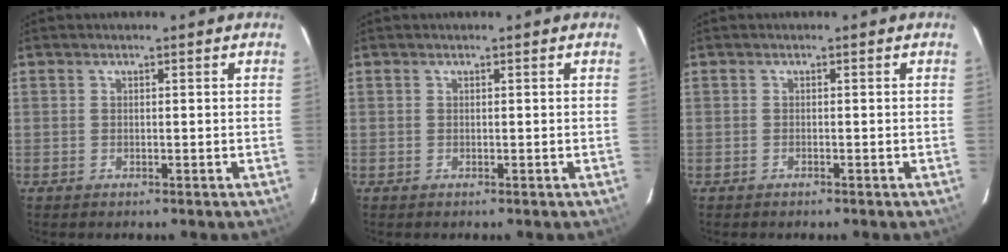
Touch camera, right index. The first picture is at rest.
{"total": 0.0}
{"total": 0.6, "force": [-0.5, 0.2, 0.1], "torque": [-0.001, 0.002, -0.009]}